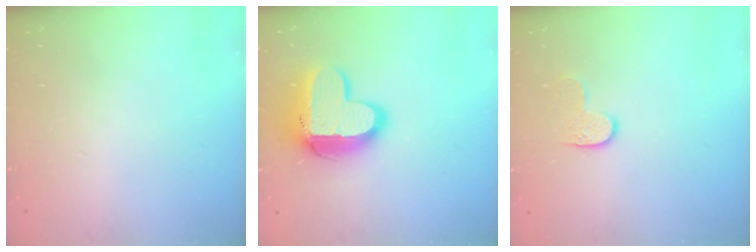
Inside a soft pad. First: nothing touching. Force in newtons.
{"total": 15.3, "press": 15.2, "slide": 1.2}
{"total": 5.4, "press": 5.4, "slide": 0.3}